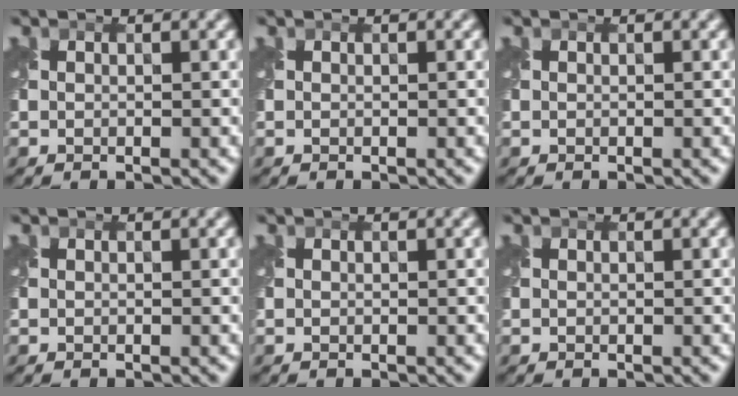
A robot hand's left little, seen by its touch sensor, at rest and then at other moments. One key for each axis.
{"total": 0.0}
{"total": 0.0}
{"total": 0.0}
{"total": 0.0}
{"total": 0.0}